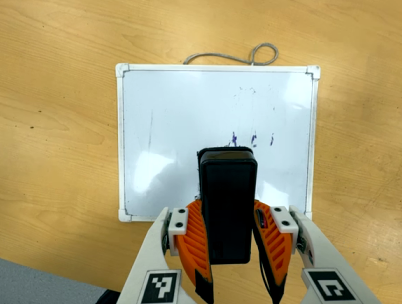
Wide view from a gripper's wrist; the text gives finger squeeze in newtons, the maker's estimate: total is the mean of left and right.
{"total": 8.0, "left": 7.4, "right": 8.6}